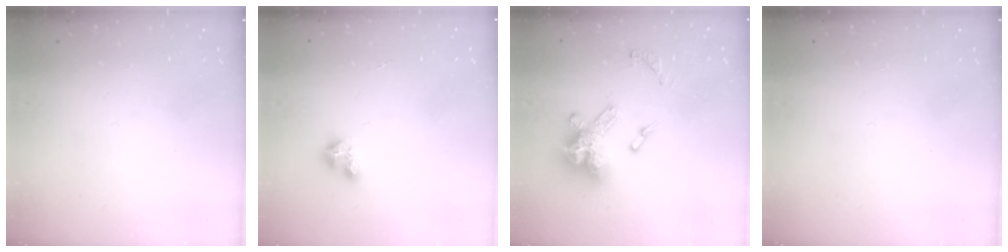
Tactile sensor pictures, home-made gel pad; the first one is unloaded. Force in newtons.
{"total": 2.8, "press": 2.8, "slide": 0.2}
{"total": 13.7, "press": 13.6, "slide": 1.5}
{"total": 0.0}